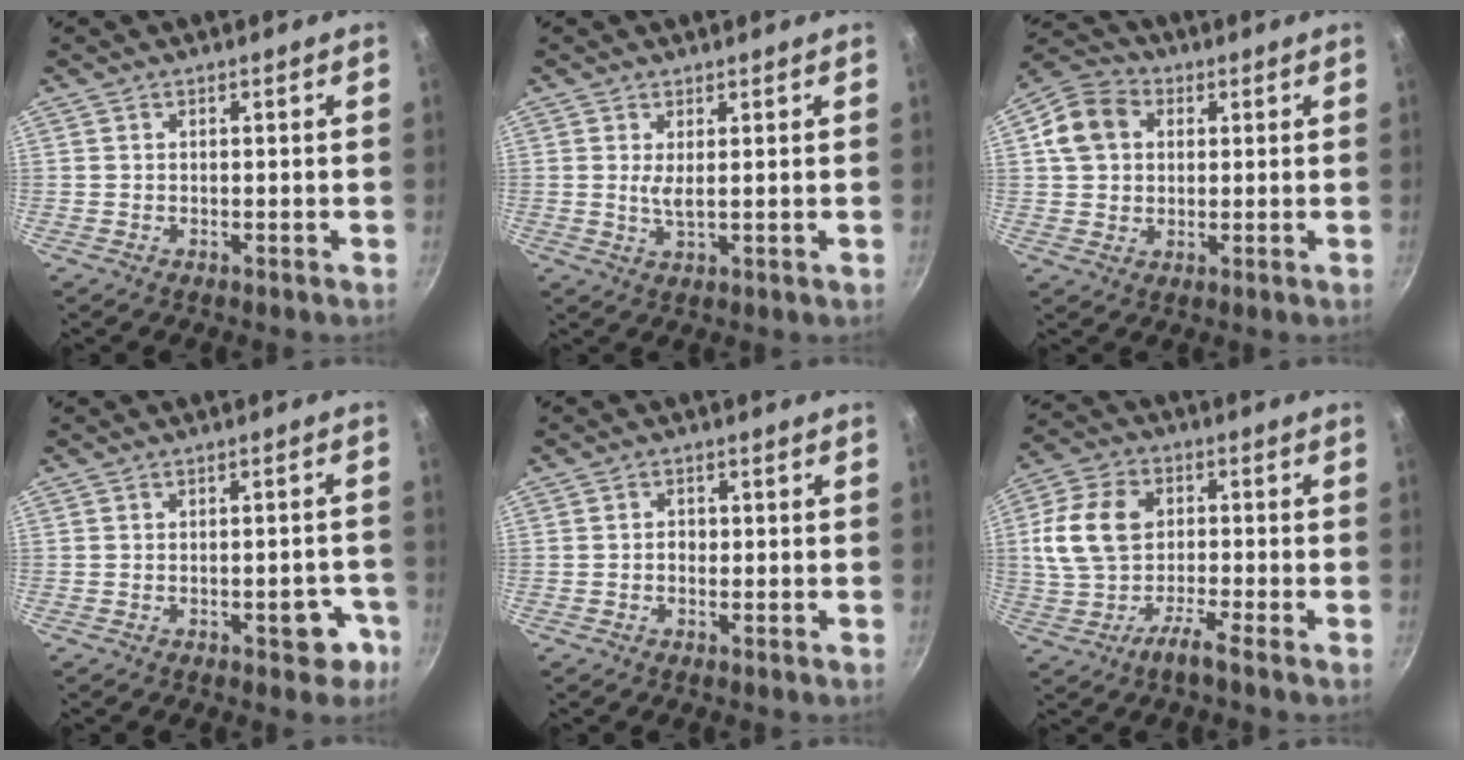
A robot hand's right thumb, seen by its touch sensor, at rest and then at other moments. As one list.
[{"total": 2.6, "force": [0.7, 0.6, 2.4], "torque": [-0.048, -0.012, 0.014]}, {"total": 9.5, "force": [2.2, 7.7, 5.1], "torque": [-0.072, 0.011, 0.025]}, {"total": 5.5, "force": [-2.6, 2.8, 4.0], "torque": [-0.018, 0.025, -0.029]}, {"total": 1.7, "force": [-0.2, 1.5, 0.9], "torque": [-0.009, 0.005, -0.005]}, {"total": 9.1, "force": [-3.3, 6.9, 4.9], "torque": [-0.060, 0.048, -0.077]}]